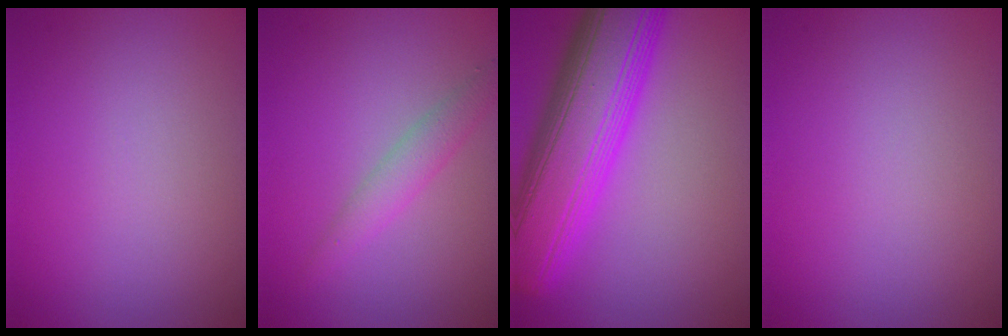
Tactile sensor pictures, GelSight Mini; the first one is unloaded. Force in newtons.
{"total": 2.2, "press": 2.2, "slide": 0.1}
{"total": 11.6, "press": 11.6, "slide": 0.4}
{"total": 0.0}